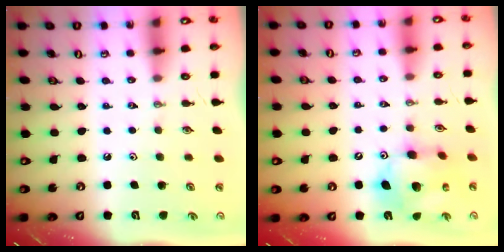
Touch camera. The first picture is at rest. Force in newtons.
{"total": 13.1, "press": 13.0, "slide": 1.2}